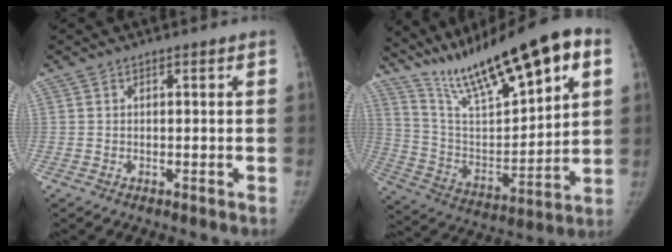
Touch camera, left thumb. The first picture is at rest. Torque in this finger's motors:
{"motor_torque": [1.51, 0.16, 1.51, -1.26, 0.38]}